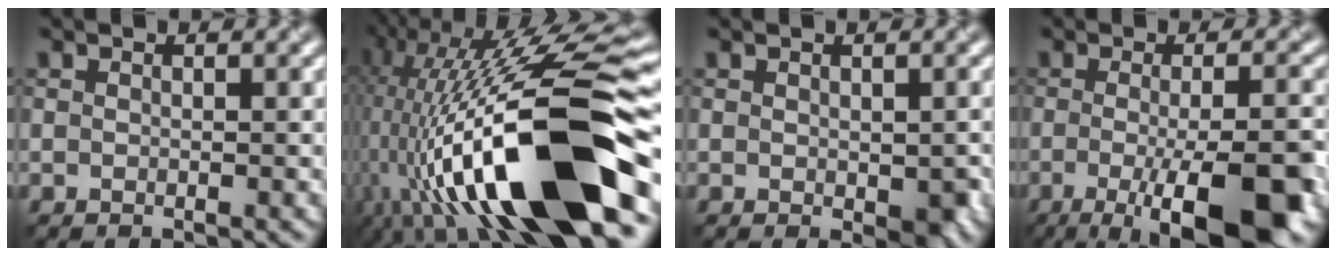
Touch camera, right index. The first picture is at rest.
{"total": 18.8, "force": [-4.2, 6.3, 17.2], "torque": [-0.308, 0.017, -0.072]}
{"total": 2.4, "force": [-0.4, 1.3, 2.0], "torque": [-0.026, -0.007, 0.000]}
{"total": 11.1, "force": [-3.5, 3.2, 10.0], "torque": [-0.138, -0.013, -0.050]}